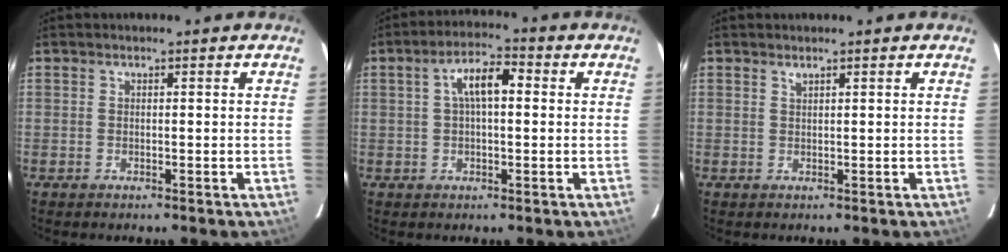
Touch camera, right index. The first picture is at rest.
{"total": 6.3, "force": [1.0, 2.6, 5.6], "torque": [-0.105, 0.021, 0.018]}
{"total": 0.6, "force": [0.5, 0.0, 0.2], "torque": [-0.003, 0.001, 0.010]}